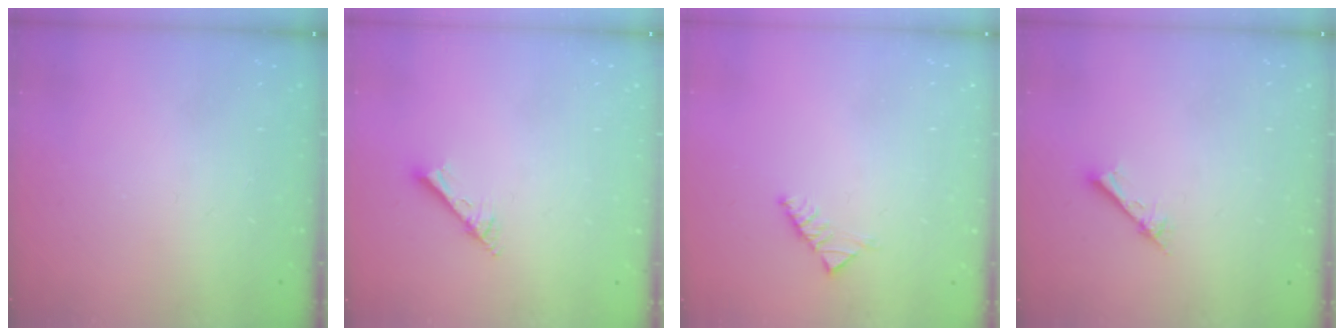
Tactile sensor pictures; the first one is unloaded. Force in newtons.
{"total": 2.5, "press": 2.5, "slide": 0.2}
{"total": 2.6, "press": 2.5, "slide": 0.8}
{"total": 2.1, "press": 2.1, "slide": 0.2}